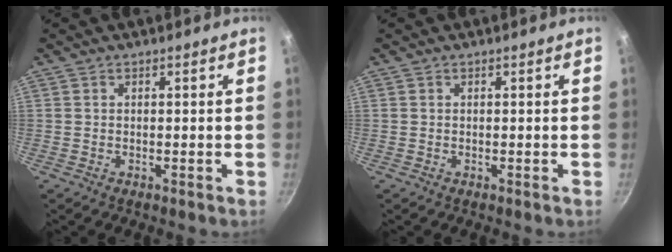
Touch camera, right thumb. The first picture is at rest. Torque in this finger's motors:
{"motor_torque": [-0.01, 0.01, 0.00, 0.00, 0.00]}